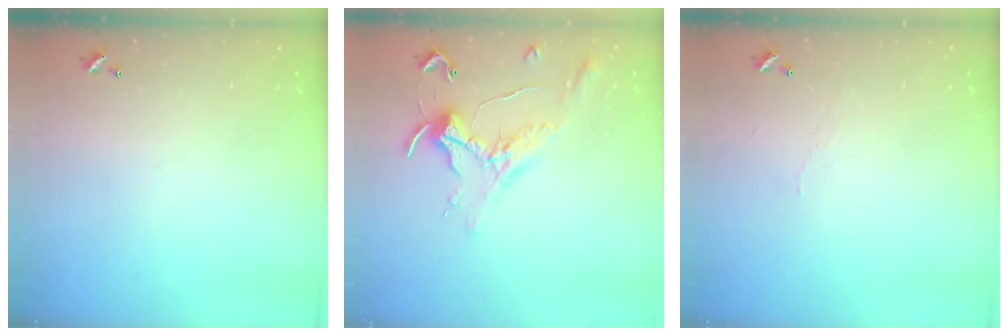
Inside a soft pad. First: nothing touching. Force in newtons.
{"total": 1.1, "press": 1.0, "slide": 0.4}
{"total": 2.0, "press": 1.9, "slide": 0.4}